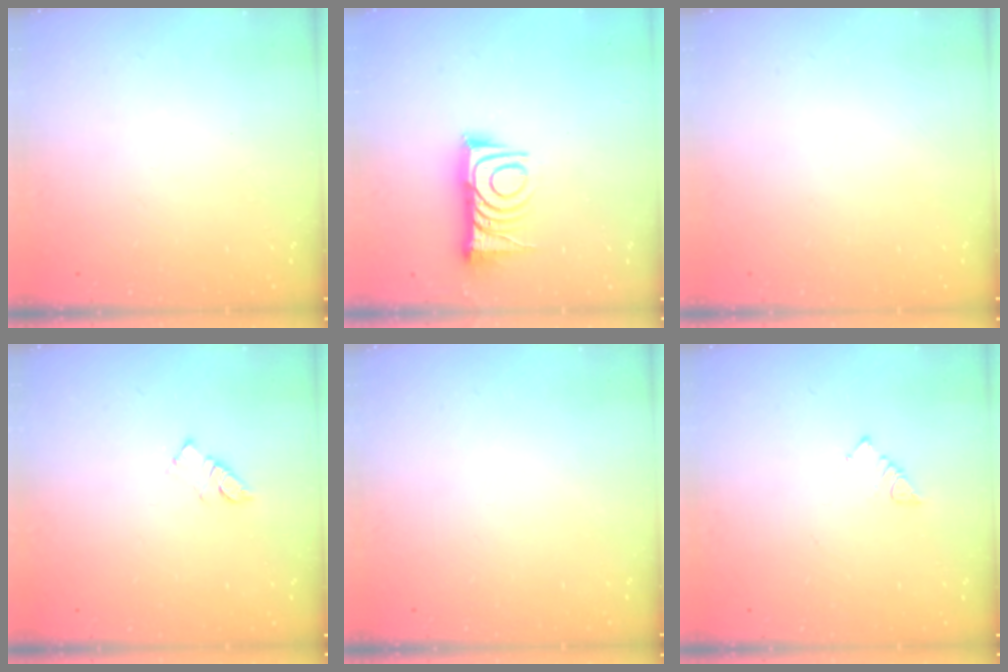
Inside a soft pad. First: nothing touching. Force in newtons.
{"total": 12.5, "press": 12.5, "slide": 0.9}
{"total": 1.6, "press": 1.6, "slide": 0.1}
{"total": 6.1, "press": 6.1, "slide": 0.1}
{"total": 0.0}
{"total": 2.8, "press": 2.8, "slide": 0.3}